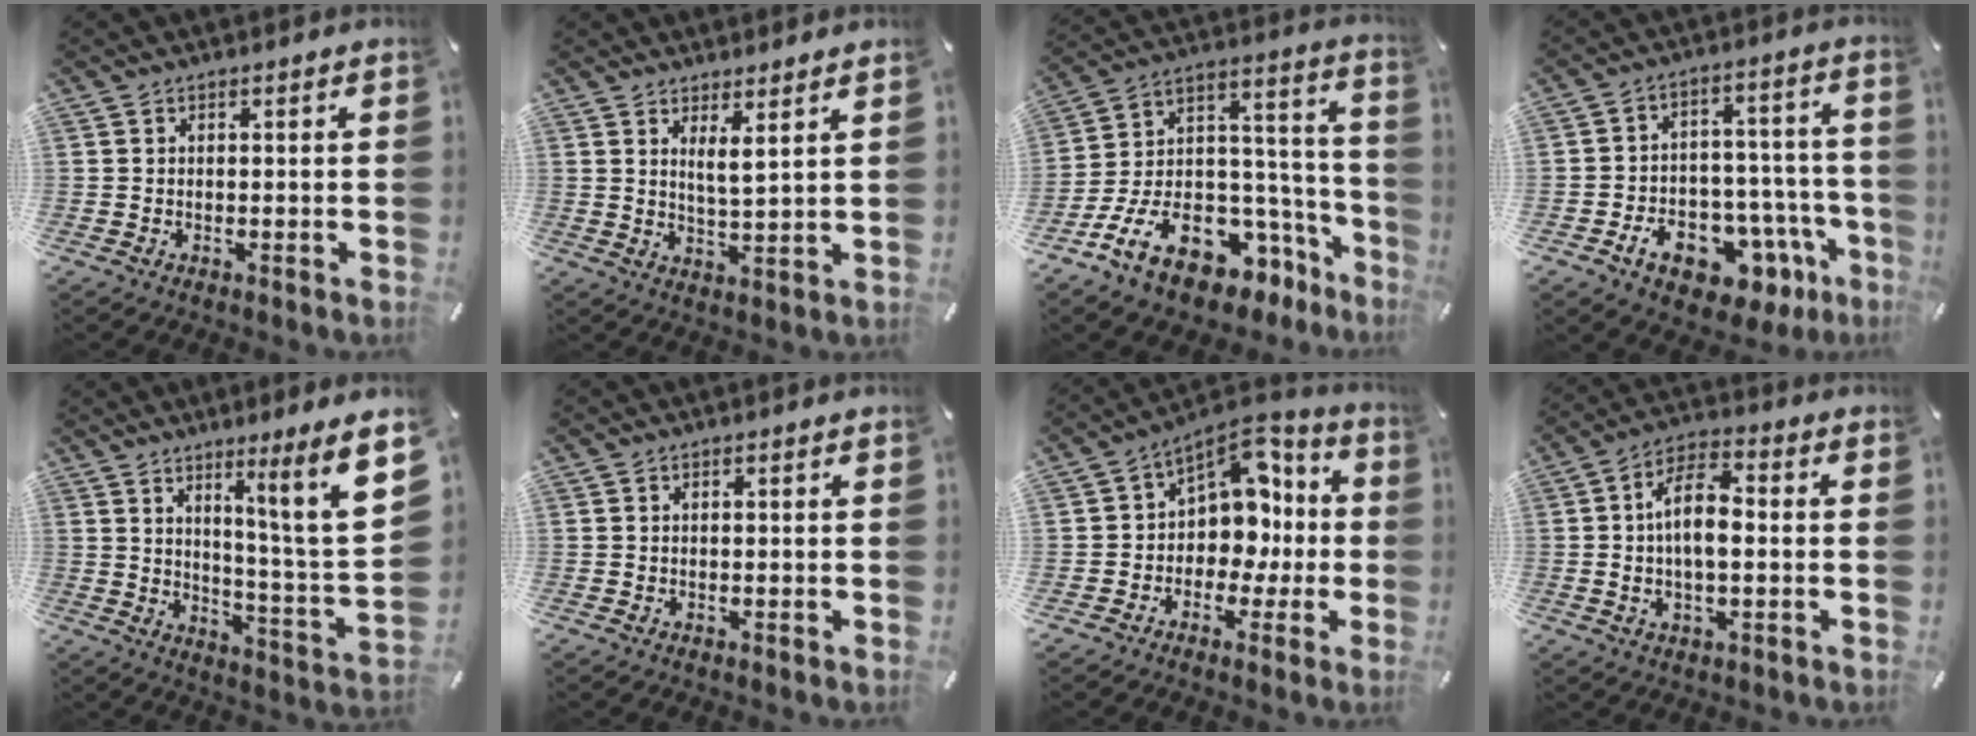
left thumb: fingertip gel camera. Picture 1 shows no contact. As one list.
[{"total": 4.4, "force": [3.1, 0.1, 3.1], "torque": [-0.054, -0.020, 0.049]}, {"total": 20.3, "force": [-10.2, 12.3, 12.5], "torque": [-0.217, 0.028, -0.160]}, {"total": 14.2, "force": [-7.6, 8.2, 8.8], "torque": [-0.110, 0.053, -0.119]}, {"total": 13.9, "force": [7.8, -0.3, 11.5], "torque": [-0.170, -0.070, 0.109]}, {"total": 0.0}, {"total": 10.5, "force": [1.9, 8.9, 5.1], "torque": [-0.066, -0.023, 0.040]}, {"total": 9.5, "force": [0.0, 4.2, 8.5], "torque": [-0.156, 0.008, -0.001]}]